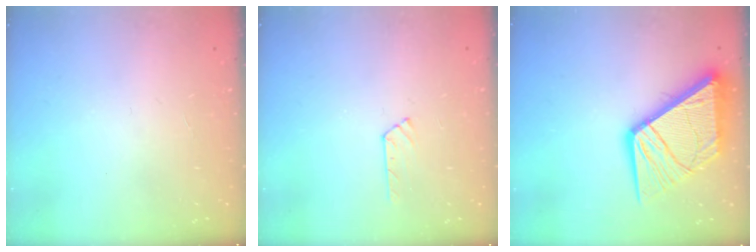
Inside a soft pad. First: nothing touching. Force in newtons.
{"total": 5.2, "press": 5.1, "slide": 0.6}
{"total": 16.4, "press": 16.3, "slide": 2.0}